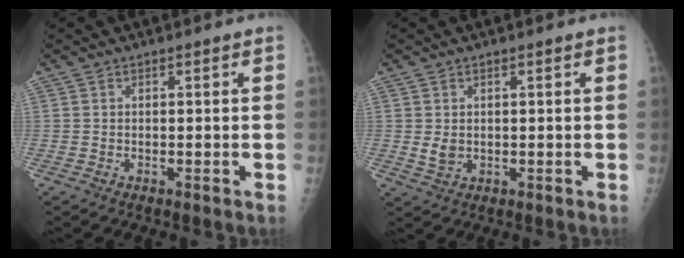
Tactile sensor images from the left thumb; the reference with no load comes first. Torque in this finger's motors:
{"motor_torque": [-0.05, 0.08, 0.07, -0.34, 0.00]}